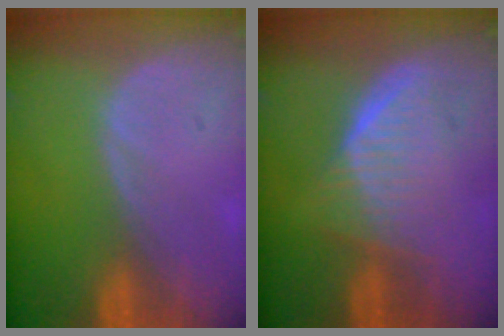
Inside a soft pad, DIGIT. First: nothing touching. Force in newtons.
{"total": 5.8, "press": 5.8, "slide": 0.5}